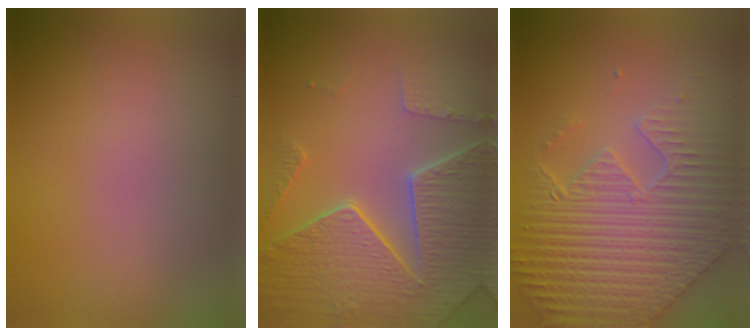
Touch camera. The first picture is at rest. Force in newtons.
{"total": 8.2, "press": 5.9, "slide": 5.7}
{"total": 9.2, "press": 6.5, "slide": 6.5}